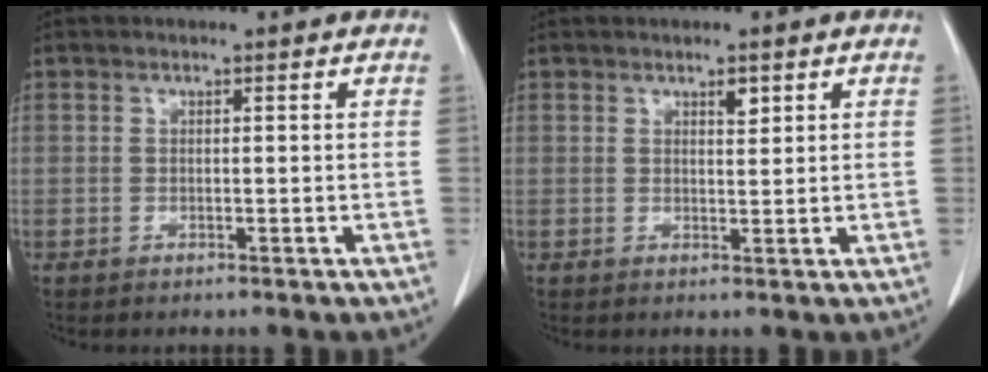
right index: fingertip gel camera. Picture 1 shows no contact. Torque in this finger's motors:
{"motor_torque": [0.02, 0.00, 0.00, 0.00]}